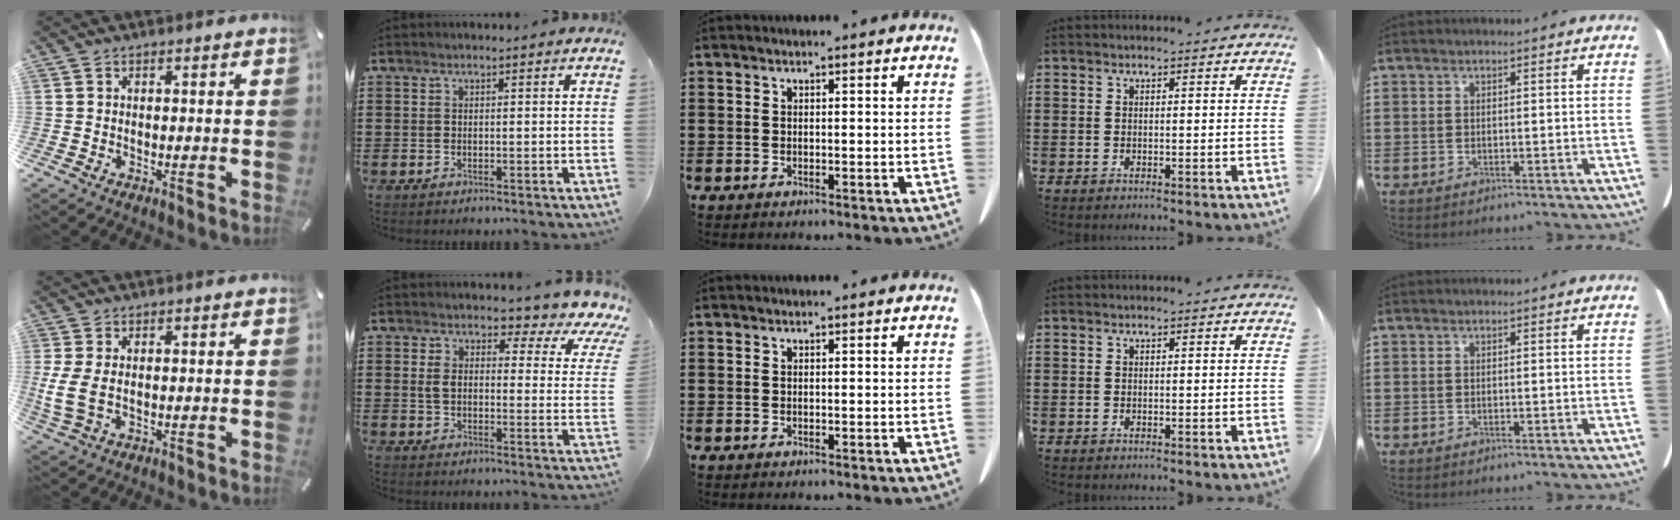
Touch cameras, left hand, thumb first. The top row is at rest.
{"thumb": {"total": 5.9, "force": [0.3, 3.2, 4.9], "torque": [-0.108, 0.002, 0.006]}, "index": {"total": 5.2, "force": [3.2, 2.3, 3.3], "torque": [-0.071, -0.023, 0.045]}}